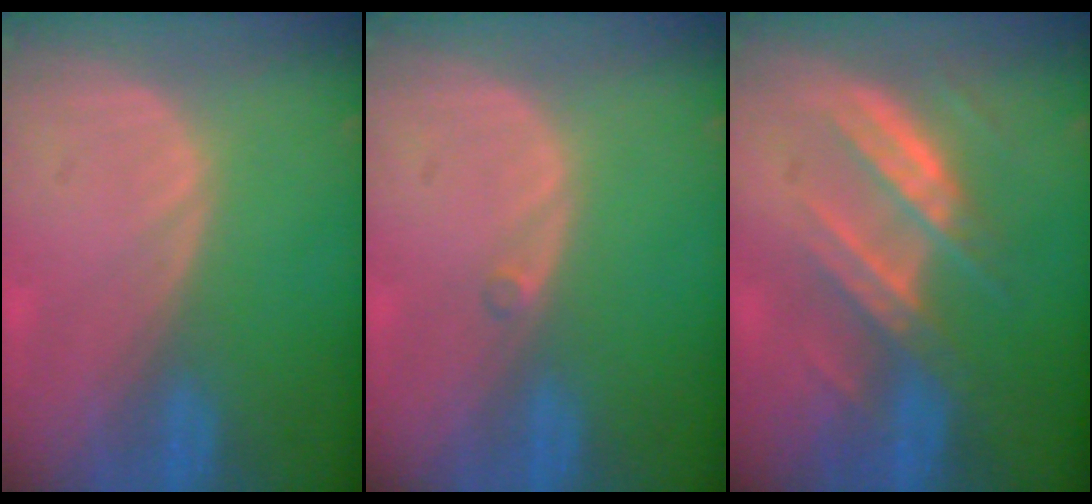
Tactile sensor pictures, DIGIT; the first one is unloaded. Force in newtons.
{"total": 0.5, "press": 0.5, "slide": 0.2}
{"total": 7.1, "press": 6.9, "slide": 1.8}